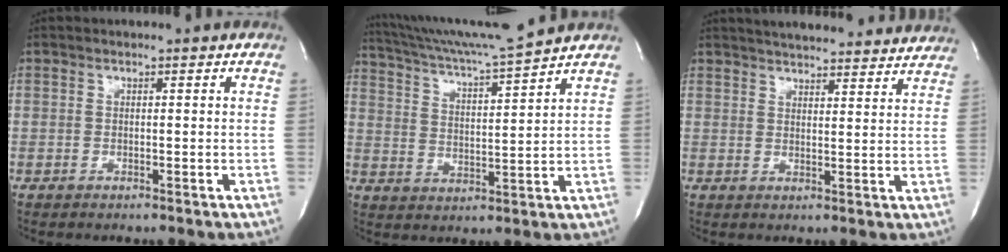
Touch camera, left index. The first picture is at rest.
{"total": 13.4, "force": [12.4, -2.5, 4.6], "torque": [-0.093, -0.011, 0.205]}
{"total": 20.1, "force": [18.7, 3.3, 6.6], "torque": [-0.098, 0.008, 0.233]}